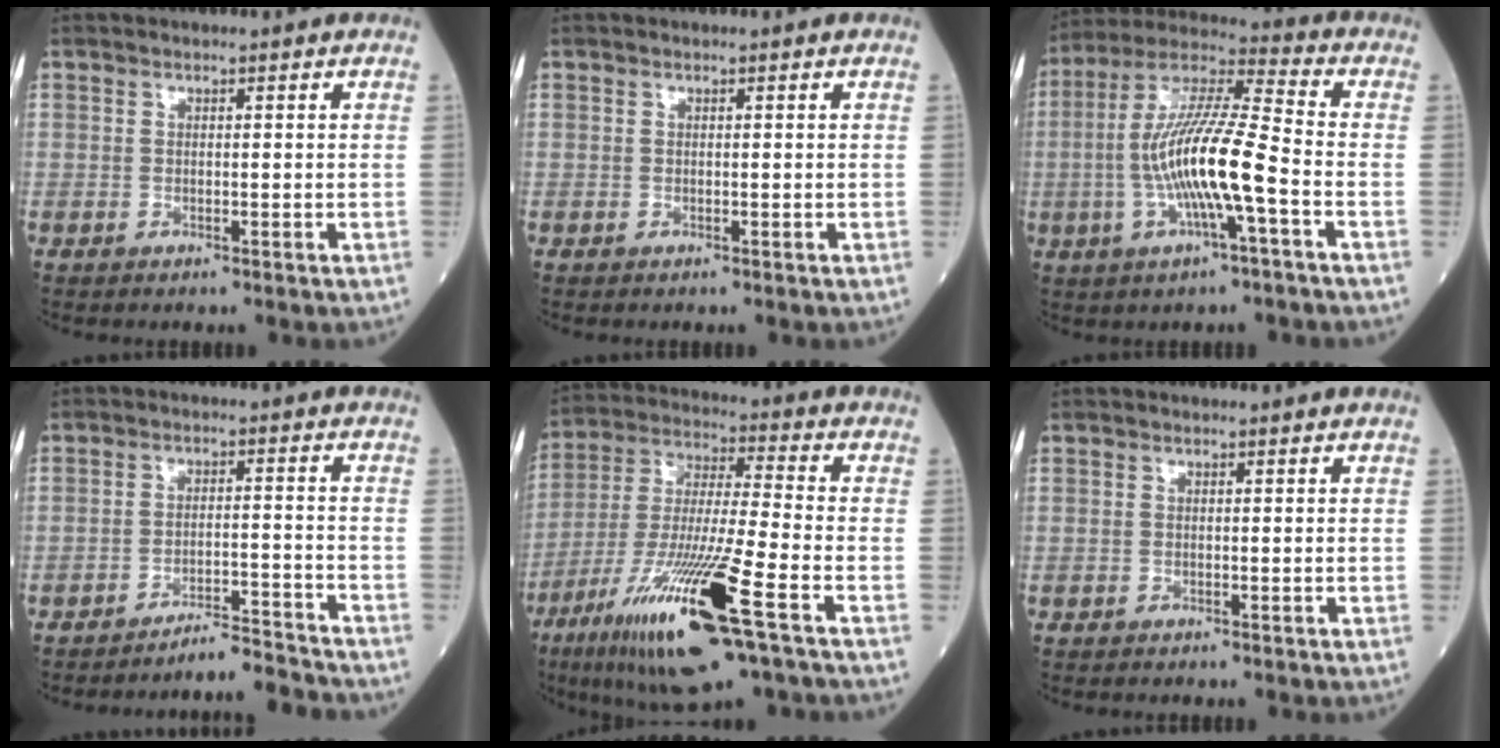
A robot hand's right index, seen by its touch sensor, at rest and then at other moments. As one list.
[{"total": 0.0}, {"total": 14.3, "force": [-3.2, 1.1, 13.9], "torque": [-0.272, 0.006, -0.062]}, {"total": 6.2, "force": [-6.2, -0.6, 0.2], "torque": [0.006, 0.010, -0.101]}, {"total": 19.9, "force": [-9.9, 1.1, 17.2], "torque": [-0.345, -0.047, -0.179]}, {"total": 0.0}]